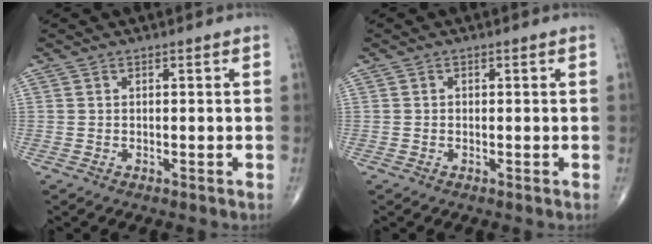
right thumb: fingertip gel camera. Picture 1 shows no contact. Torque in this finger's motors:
{"motor_torque": [-0.32, -0.04, 0.19, 0.04, 0.04]}